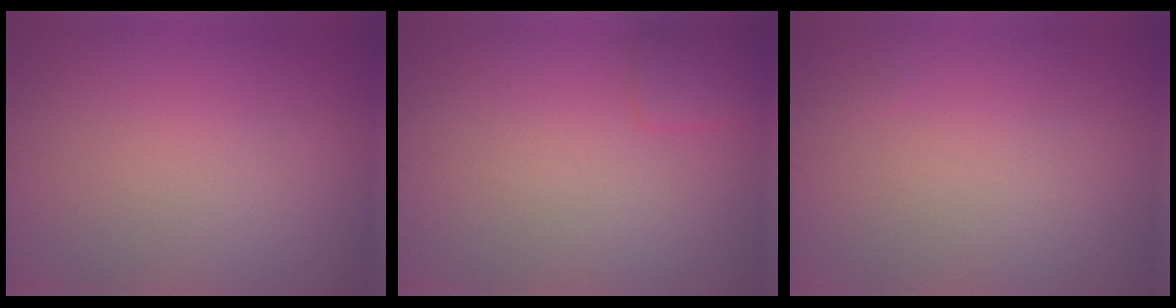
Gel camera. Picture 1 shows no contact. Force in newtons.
{"total": 1.7, "press": 1.7, "slide": 0.1}
{"total": 0.0}